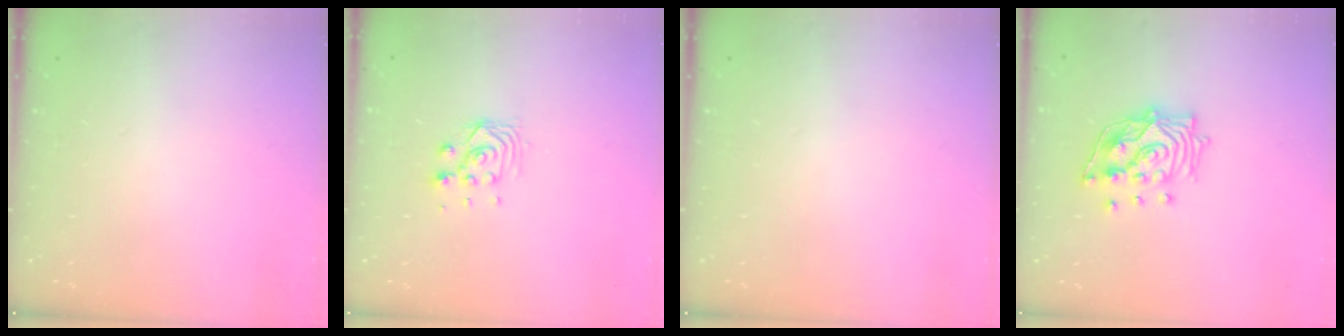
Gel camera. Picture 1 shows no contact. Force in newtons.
{"total": 3.9, "press": 3.8, "slide": 0.8}
{"total": 0.0}
{"total": 14.5, "press": 14.4, "slide": 1.6}